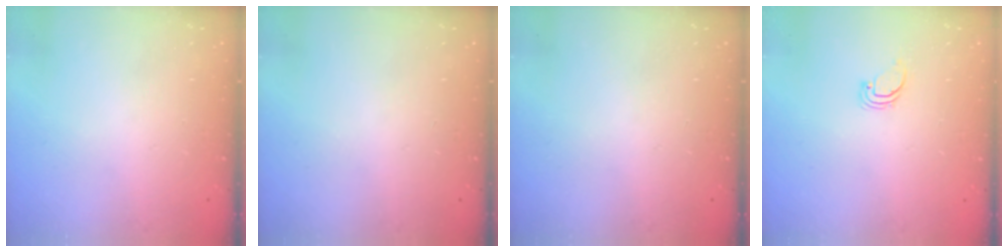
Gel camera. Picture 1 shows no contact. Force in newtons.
{"total": 0.0}
{"total": 0.0}
{"total": 0.9, "press": 0.9, "slide": 0.1}